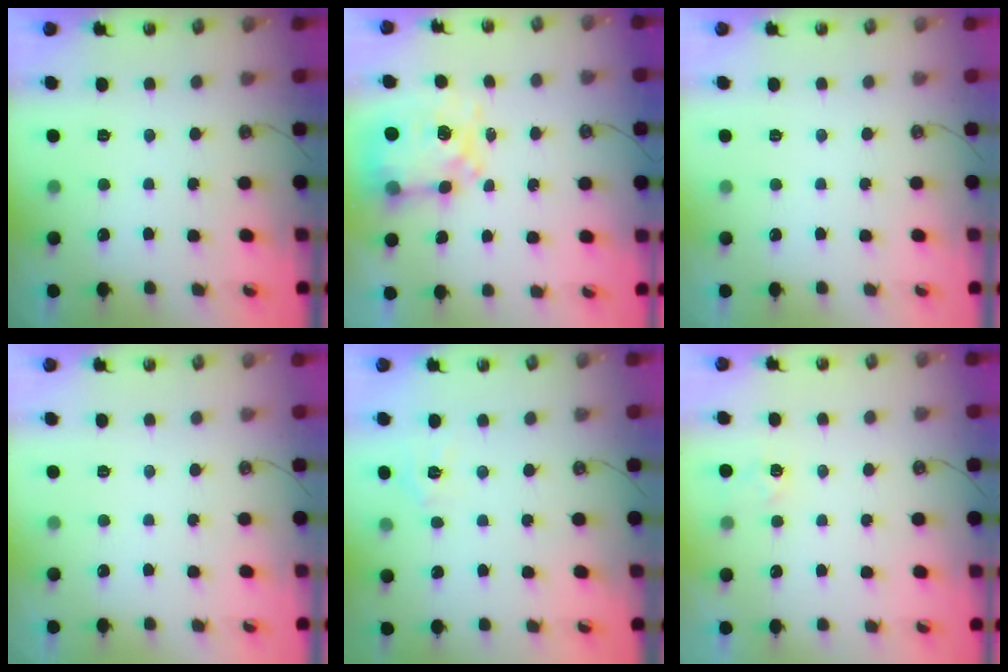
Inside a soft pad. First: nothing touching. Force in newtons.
{"total": 9.0, "press": 8.9, "slide": 0.7}
{"total": 0.0}
{"total": 0.0}
{"total": 3.2, "press": 3.2, "slide": 0.4}
{"total": 3.8, "press": 3.7, "slide": 0.5}